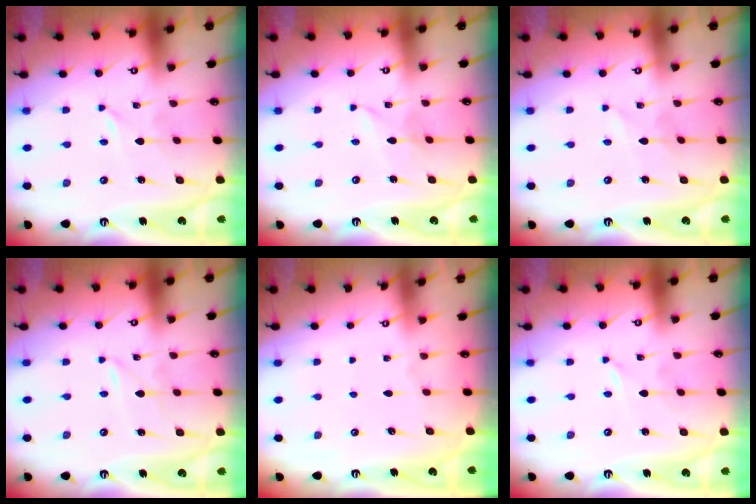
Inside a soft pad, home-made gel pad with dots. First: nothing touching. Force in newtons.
{"total": 2.0, "press": 2.0, "slide": 0.0}
{"total": 1.5, "press": 1.5, "slide": 0.1}
{"total": 1.1, "press": 1.1, "slide": 0.1}
{"total": 0.5, "press": 0.5, "slide": 0.1}
{"total": 0.0}